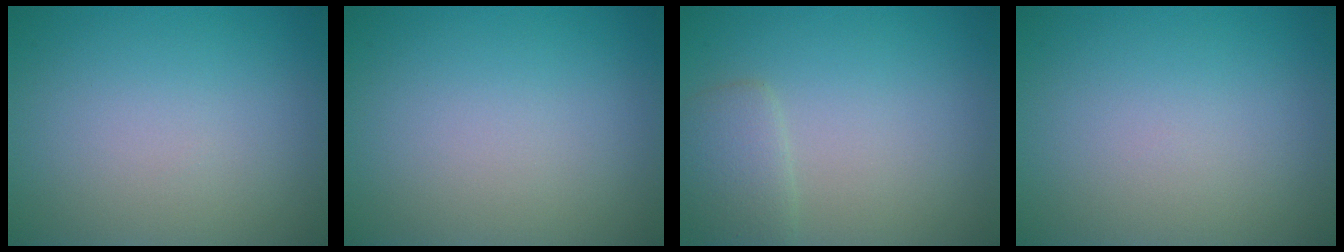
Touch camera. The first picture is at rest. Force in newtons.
{"total": 0.0}
{"total": 2.1, "press": 2.1, "slide": 0.1}
{"total": 0.0}